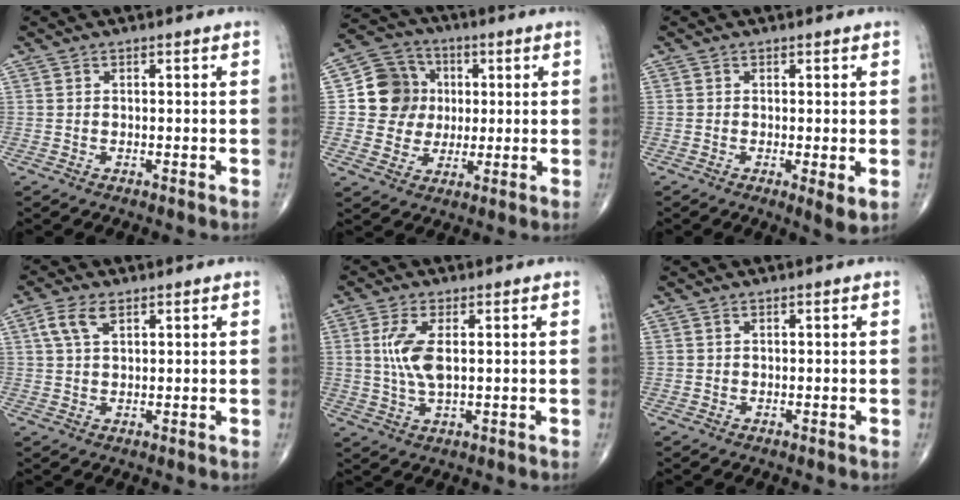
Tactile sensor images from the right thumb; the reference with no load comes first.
{"total": 11.2, "force": [1.3, 10.4, 3.8], "torque": [-0.028, 0.008, 0.019]}
{"total": 3.2, "force": [-0.5, 0.8, 3.0], "torque": [-0.051, -0.012, -0.012]}
{"total": 4.6, "force": [2.2, 2.3, 3.3], "torque": [-0.070, 0.006, 0.046]}
{"total": 6.9, "force": [1.2, 2.7, 6.3], "torque": [-0.146, -0.006, 0.027]}
{"total": 0.6, "force": [0.4, 0.4, 0.2], "torque": [0.001, 0.003, 0.007]}